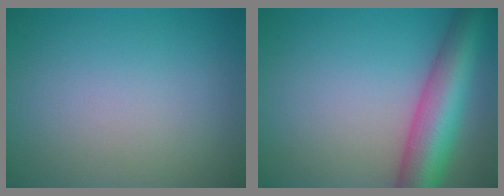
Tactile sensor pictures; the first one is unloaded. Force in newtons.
{"total": 8.7, "press": 8.7, "slide": 0.2}